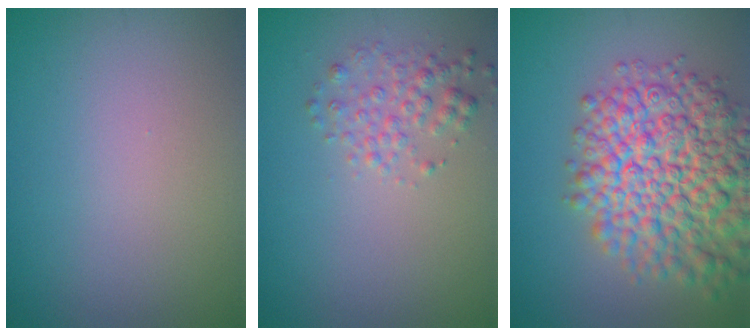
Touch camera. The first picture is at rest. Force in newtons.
{"total": 2.0, "press": 2.0, "slide": 0.1}
{"total": 10.8, "press": 10.8, "slide": 0.4}